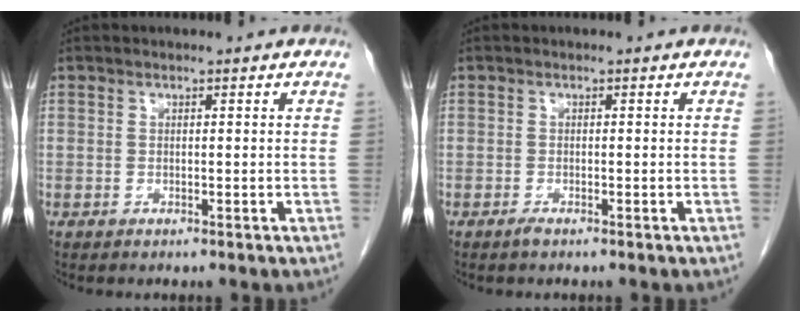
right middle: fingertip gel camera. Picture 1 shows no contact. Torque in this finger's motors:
{"motor_torque": [-0.09, 0.14, -0.02, 0.00]}